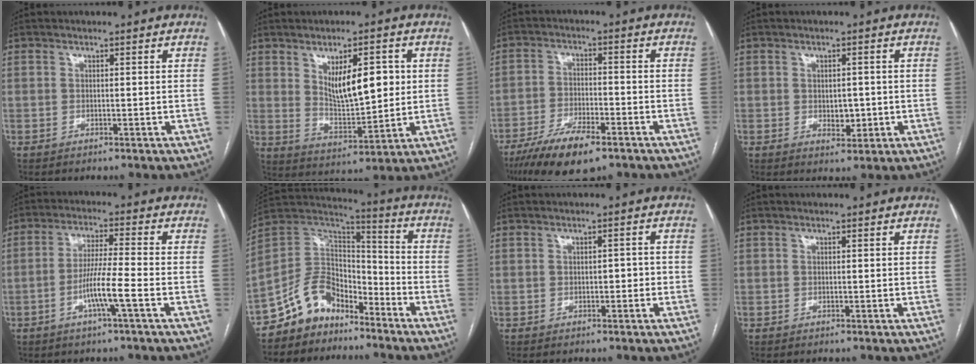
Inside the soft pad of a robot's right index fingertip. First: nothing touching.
{"total": 9.9, "force": [2.7, 3.4, 8.9], "torque": [-0.147, -0.002, 0.056]}
{"total": 11.0, "force": [-7.4, 2.9, 7.6], "torque": [-0.133, -0.018, -0.126]}
{"total": 3.2, "force": [-0.4, 1.9, 2.6], "torque": [-0.035, -0.002, 0.002]}
{"total": 9.0, "force": [-3.5, -0.7, 8.2], "torque": [-0.158, -0.001, -0.070]}
{"total": 11.2, "force": [-8.3, 6.5, 3.6], "torque": [-0.072, 0.053, -0.158]}
{"total": 1.4, "force": [-0.4, 0.9, 1.1], "torque": [-0.014, 0.010, -0.004]}
{"total": 0.0}